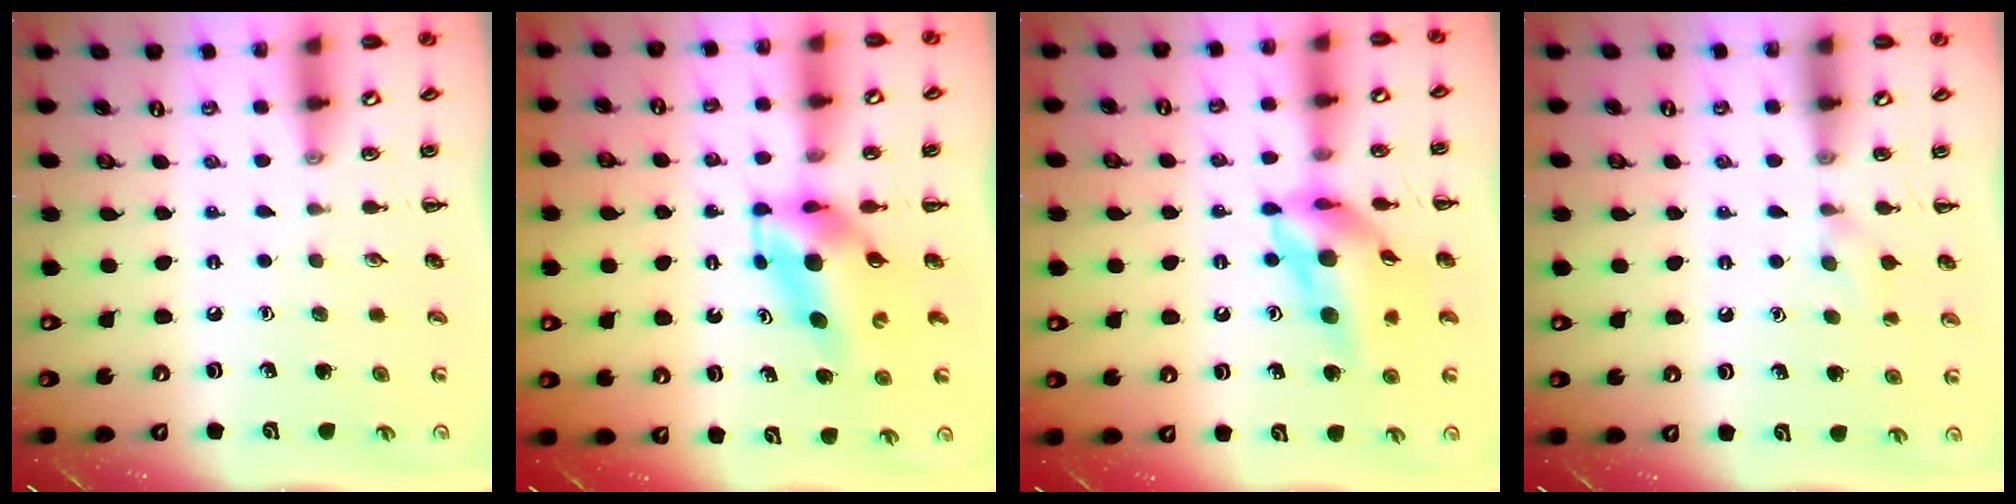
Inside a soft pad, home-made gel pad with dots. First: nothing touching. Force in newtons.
{"total": 5.4, "press": 5.1, "slide": 1.5}
{"total": 13.5, "press": 12.9, "slide": 4.2}
{"total": 5.4, "press": 5.1, "slide": 1.7}